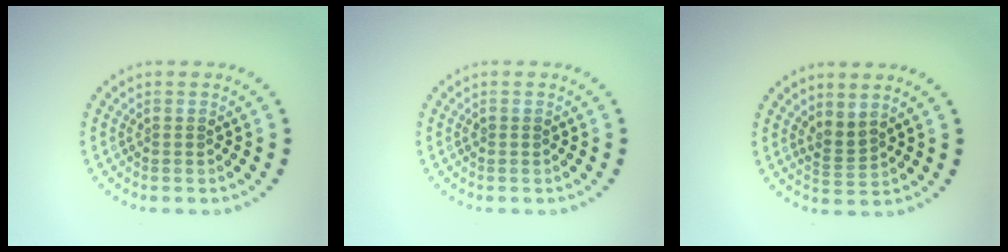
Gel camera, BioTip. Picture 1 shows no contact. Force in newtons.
{"total": 0.6, "press": 0.6, "slide": 0.2}
{"total": 1.7, "press": 1.3, "slide": 1.1}